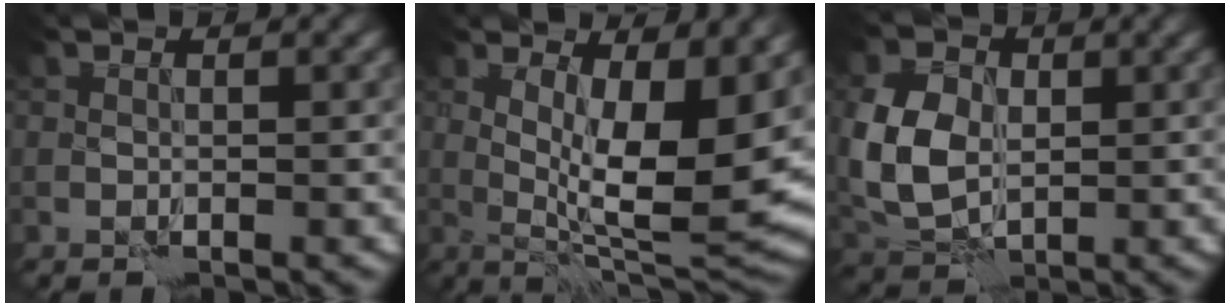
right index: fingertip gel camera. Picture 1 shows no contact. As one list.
[{"total": 10.2, "force": [1.8, 3.0, 9.6], "torque": [-0.147, -0.019, 0.037]}, {"total": 6.8, "force": [0.8, 5.1, 4.5], "torque": [-0.116, -0.004, 0.011]}]